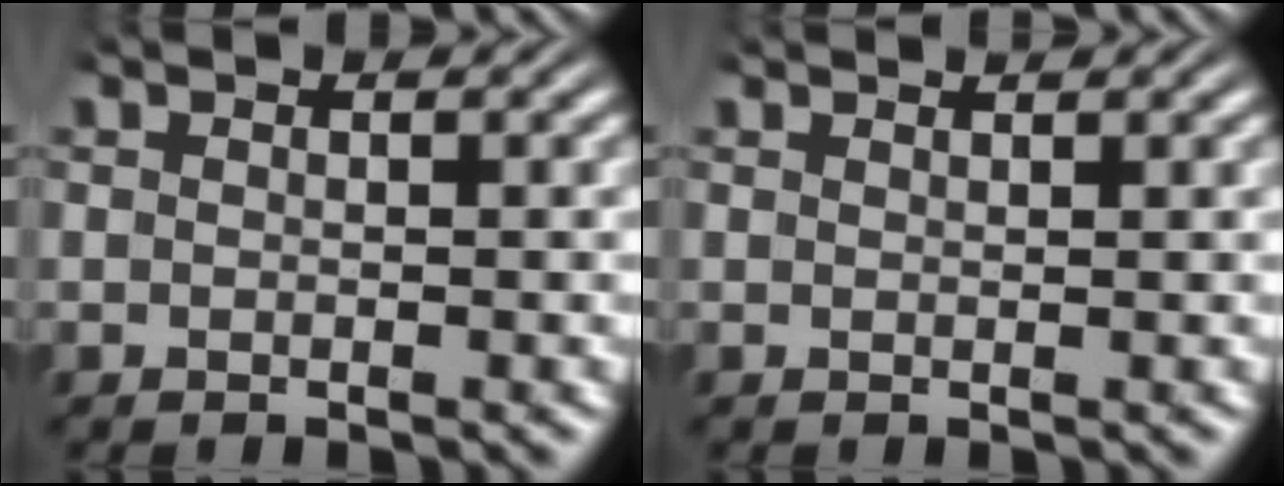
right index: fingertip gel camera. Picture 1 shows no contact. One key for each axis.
{"total": 1.1, "fx": 0.9, "fy": -0.7, "fz": -0.1, "tx": 0.013, "ty": -0.003, "tz": 0.017}